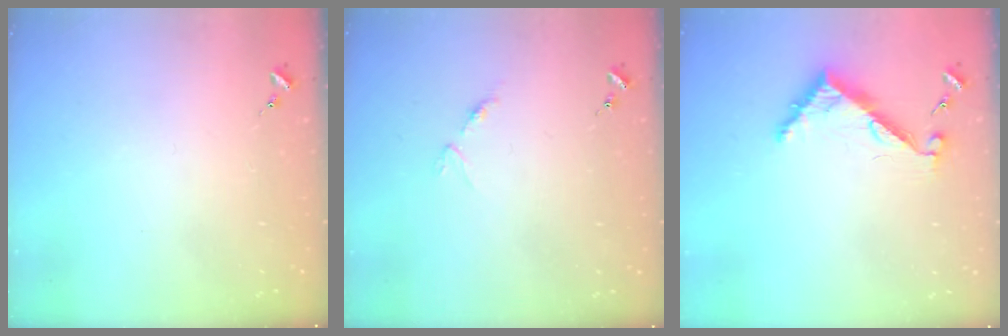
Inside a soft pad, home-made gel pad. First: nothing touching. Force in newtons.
{"total": 3.0, "press": 2.9, "slide": 0.4}
{"total": 7.0, "press": 7.0, "slide": 0.6}